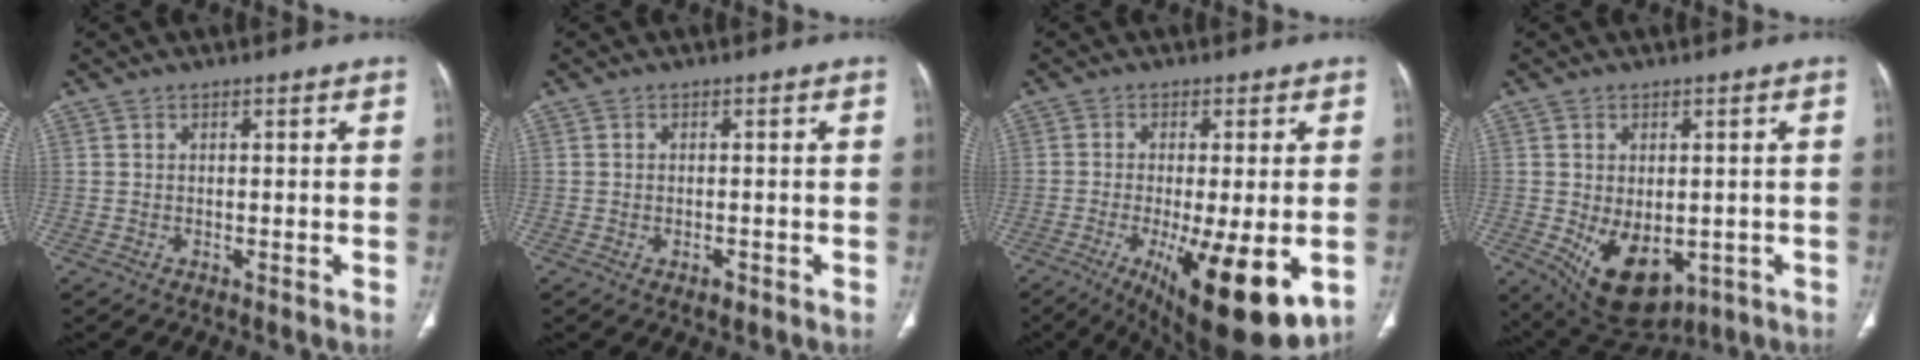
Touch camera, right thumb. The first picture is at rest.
{"total": 1.5, "force": [-0.8, 0.7, 1.0], "torque": [-0.014, 0.003, -0.010]}
{"total": 16.8, "force": [-5.3, 4.6, 15.2], "torque": [-0.205, -0.024, -0.064]}
{"total": 12.0, "force": [-3.1, 7.4, 8.8], "torque": [-0.117, -0.009, -0.022]}